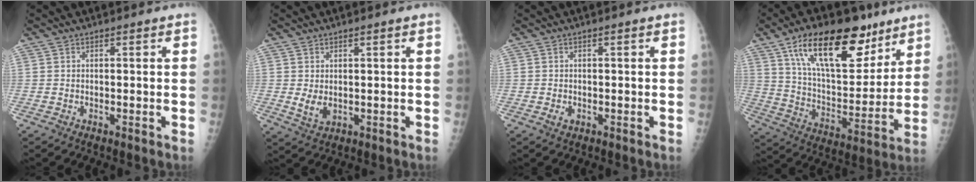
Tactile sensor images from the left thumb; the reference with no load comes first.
{"total": 3.4, "force": [0.3, 1.8, 2.8], "torque": [-0.045, -0.007, 0.014]}
{"total": 1.2, "force": [-0.4, 0.8, 0.9], "torque": [-0.014, 0.002, -0.005]}
{"total": 24.0, "force": [14.2, 10.8, 16.0], "torque": [-0.218, -0.048, 0.243]}